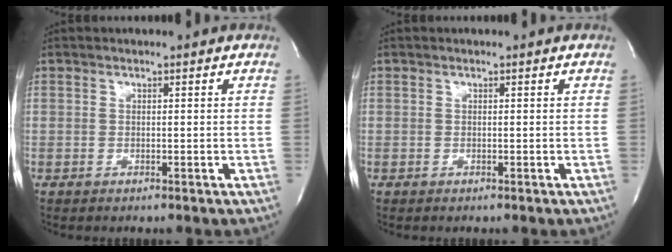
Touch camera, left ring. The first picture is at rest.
{"total": 0.0}